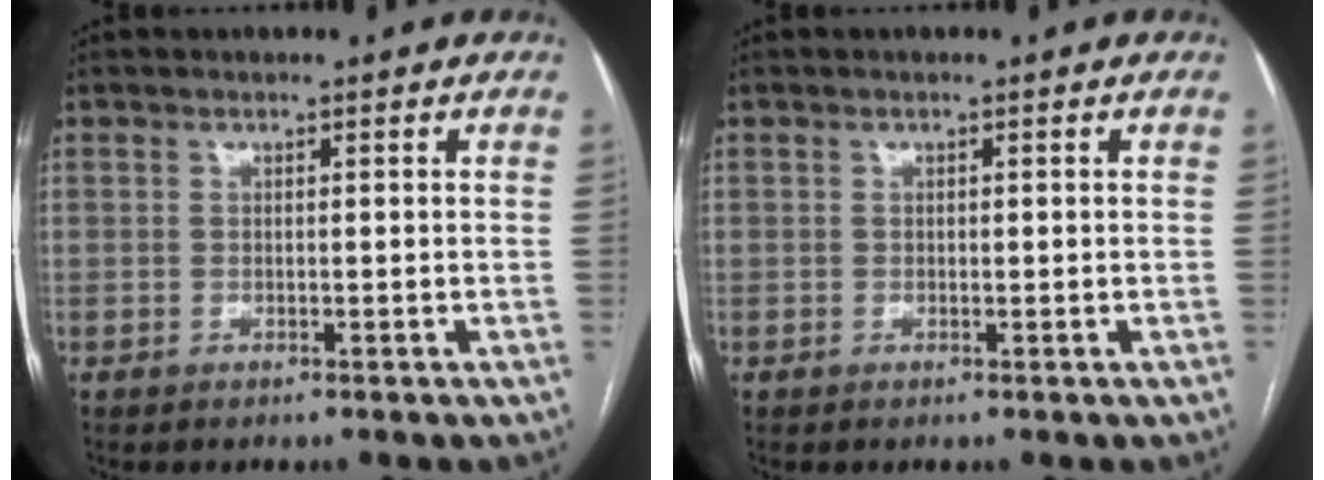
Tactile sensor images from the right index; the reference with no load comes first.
{"total": 0.0}